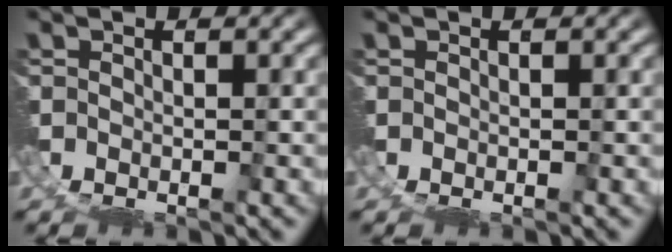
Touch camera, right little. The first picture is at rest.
{"total": 0.0}